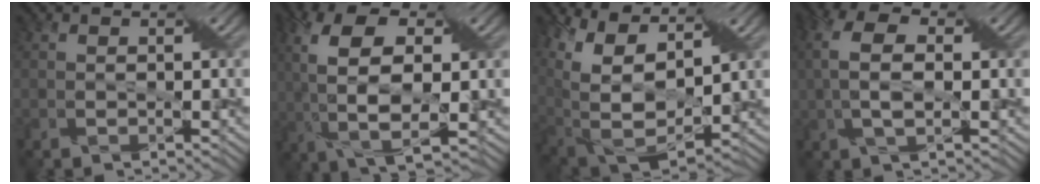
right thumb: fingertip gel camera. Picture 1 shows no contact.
{"total": 12.0, "force": [0.8, 6.1, 10.3], "torque": [-0.235, 0.004, 0.009]}
{"total": 15.7, "force": [5.9, 8.7, 11.5], "torque": [-0.271, 0.023, 0.124]}
{"total": 6.3, "force": [0.5, 3.0, 5.5], "torque": [-0.134, 0.012, 0.002]}